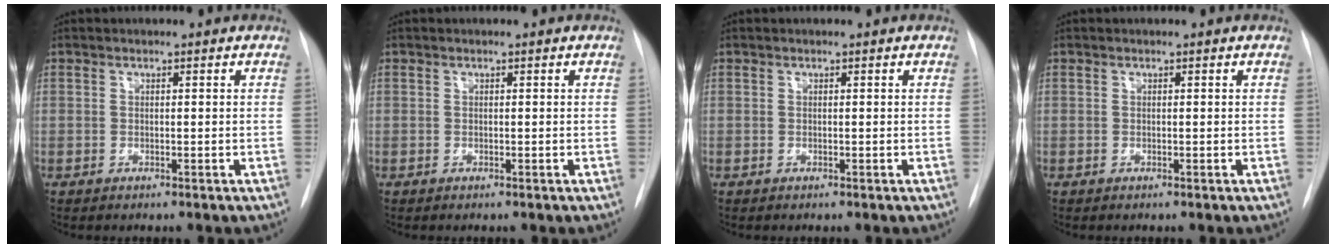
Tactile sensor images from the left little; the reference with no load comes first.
{"total": 0.0}
{"total": 0.0}
{"total": 0.0}